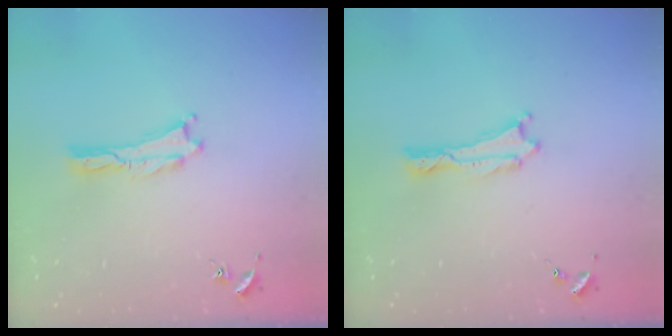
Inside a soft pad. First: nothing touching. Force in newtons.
{"total": 0.0}